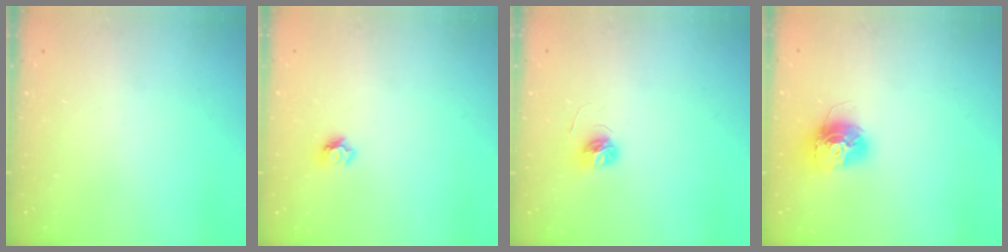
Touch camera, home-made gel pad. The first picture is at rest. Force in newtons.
{"total": 7.0, "press": 7.0, "slide": 0.7}
{"total": 5.2, "press": 5.2, "slide": 0.6}
{"total": 13.1, "press": 13.0, "slide": 1.1}